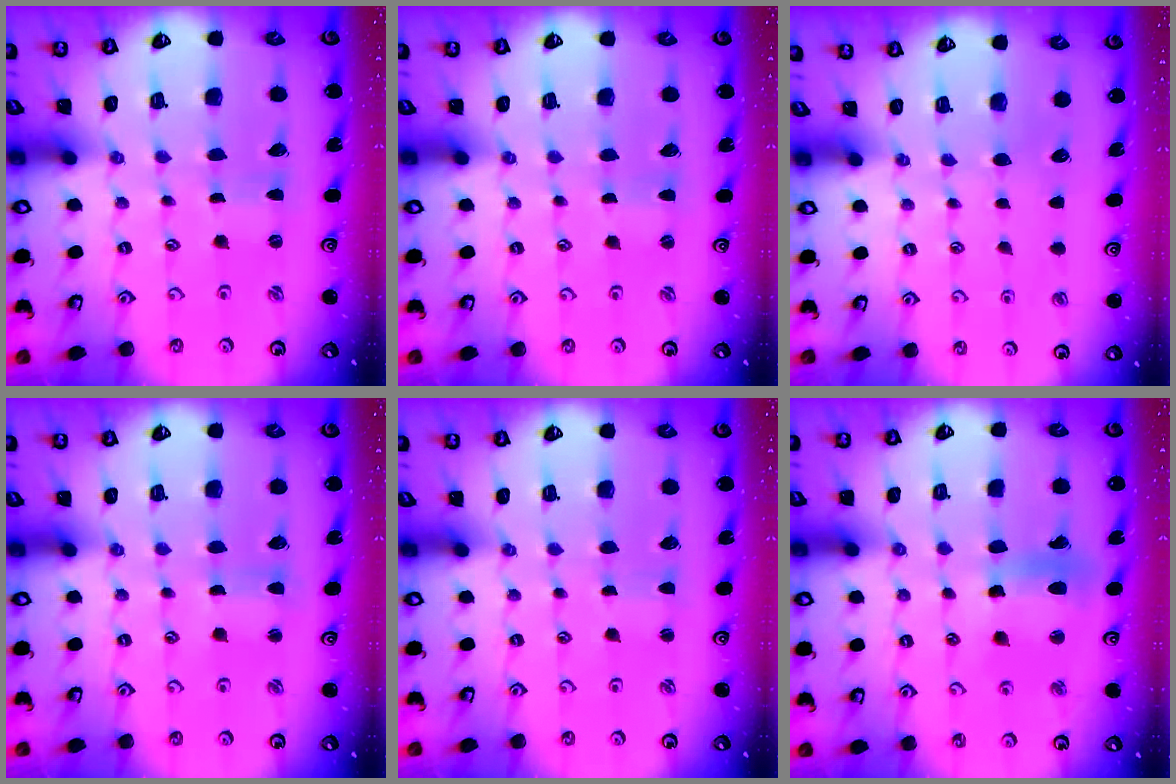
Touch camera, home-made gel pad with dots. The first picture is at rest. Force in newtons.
{"total": 1.3, "press": 1.3, "slide": 0.4}
{"total": 0.0}
{"total": 1.8, "press": 1.8, "slide": 0.3}
{"total": 1.5, "press": 1.4, "slide": 0.2}
{"total": 12.2, "press": 12.1, "slide": 1.4}